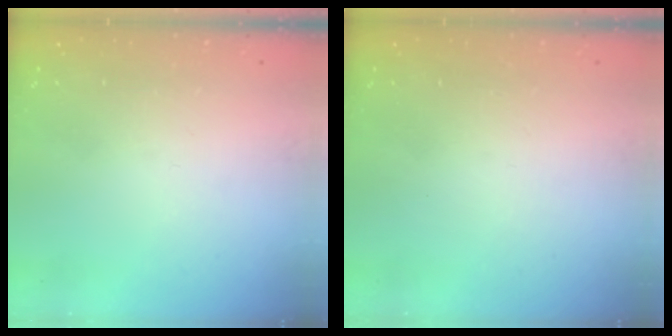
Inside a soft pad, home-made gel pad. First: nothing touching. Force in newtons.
{"total": 1.5, "press": 1.5, "slide": 0.1}